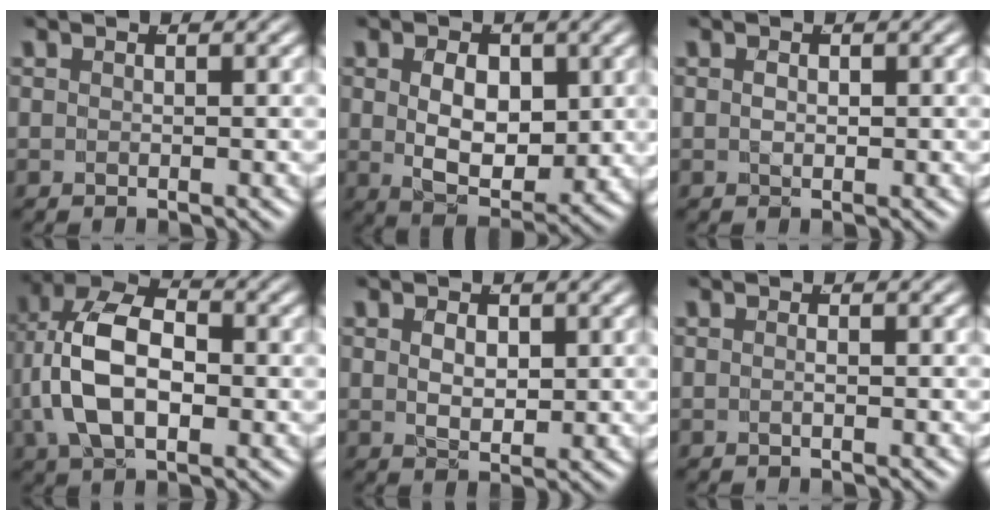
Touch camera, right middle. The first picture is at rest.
{"total": 6.2, "force": [0.1, 3.5, 5.1], "torque": [-0.077, -0.028, 0.015]}
{"total": 1.0, "force": [0.0, 0.6, 0.8], "torque": [-0.012, -0.005, 0.004]}
{"total": 8.8, "force": [0.6, 5.9, 6.5], "torque": [-0.145, -0.016, 0.018]}
{"total": 2.2, "force": [0.4, 1.1, 1.9], "torque": [-0.029, -0.019, 0.021]}
{"total": 0.5, "force": [-0.3, 0.0, 0.4], "torque": [-0.008, -0.002, -0.006]}